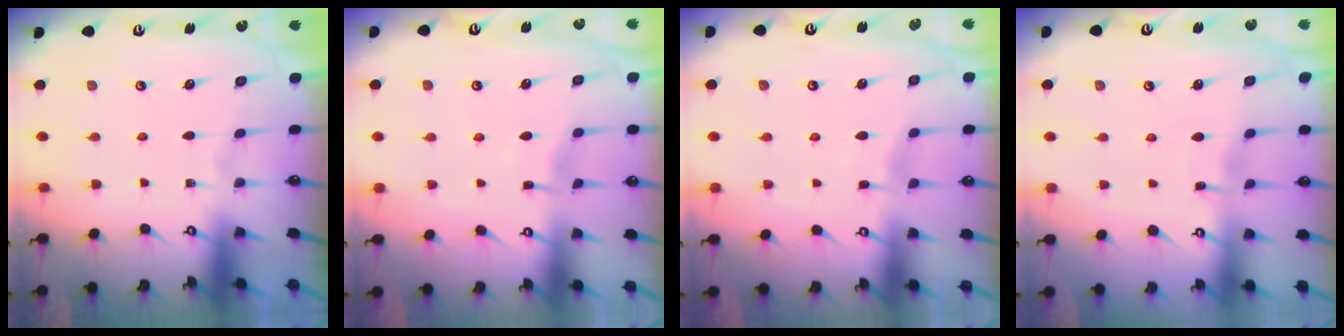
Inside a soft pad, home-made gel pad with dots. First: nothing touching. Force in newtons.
{"total": 4.0, "press": 3.9, "slide": 0.5}
{"total": 2.2, "press": 2.2, "slide": 0.3}
{"total": 3.6, "press": 3.6, "slide": 0.4}